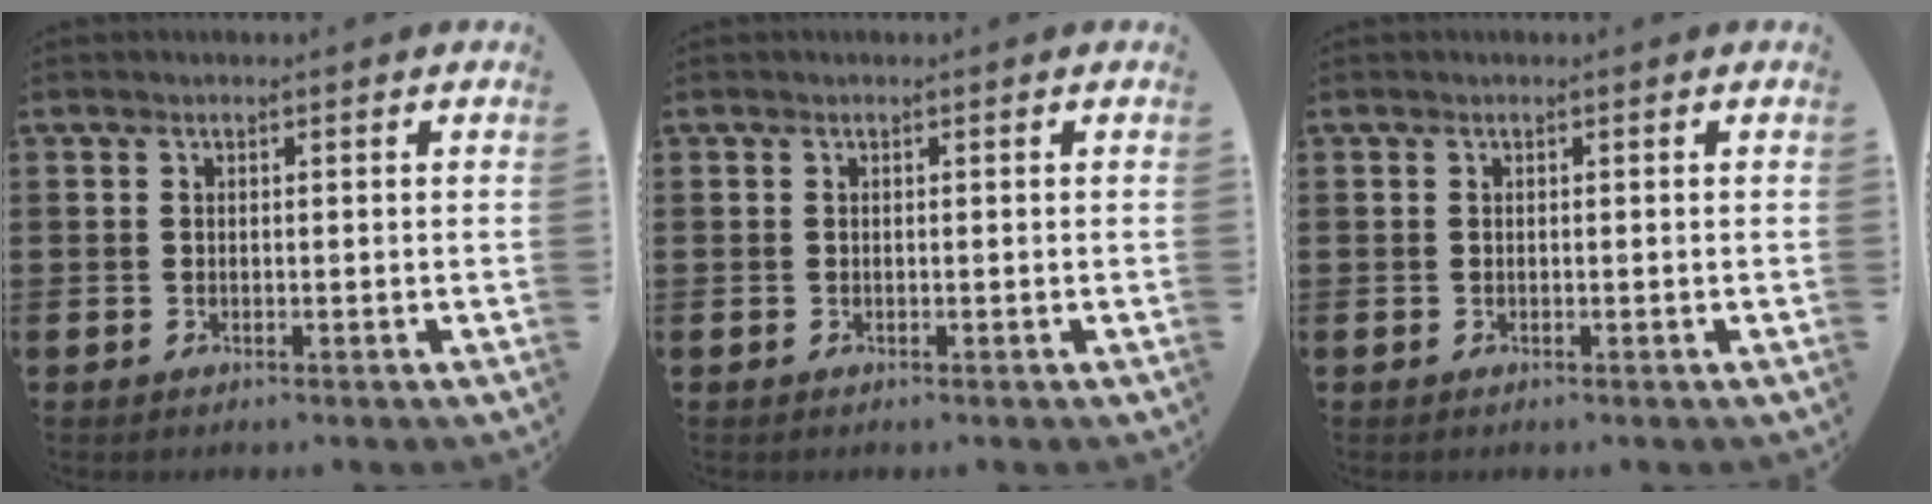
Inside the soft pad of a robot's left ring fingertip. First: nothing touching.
{"total": 0.0}
{"total": 0.0}